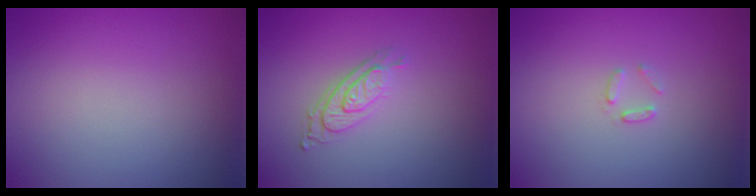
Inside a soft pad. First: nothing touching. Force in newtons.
{"total": 2.9, "press": 2.1, "slide": 2.1}
{"total": 1.0, "press": 1.0, "slide": 0.2}